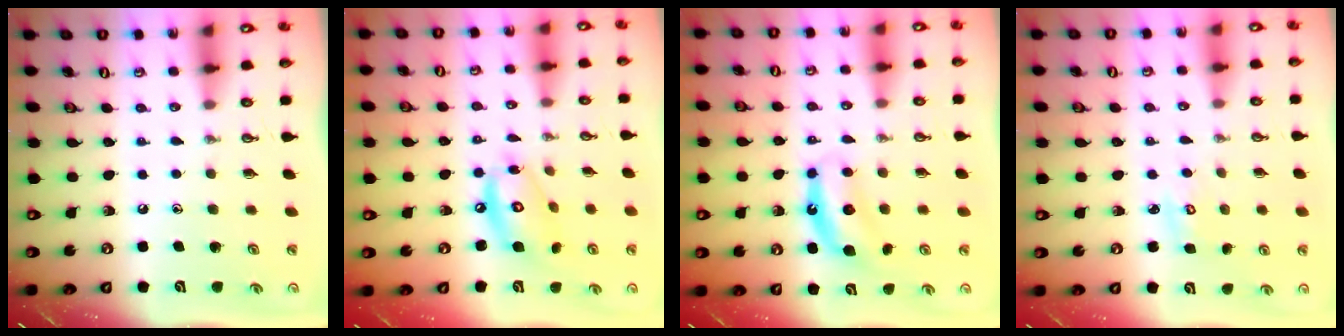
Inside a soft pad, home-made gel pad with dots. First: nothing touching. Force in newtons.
{"total": 12.5, "press": 12.5, "slide": 0.9}
{"total": 7.2, "press": 7.2, "slide": 0.5}
{"total": 2.9, "press": 2.9, "slide": 0.1}